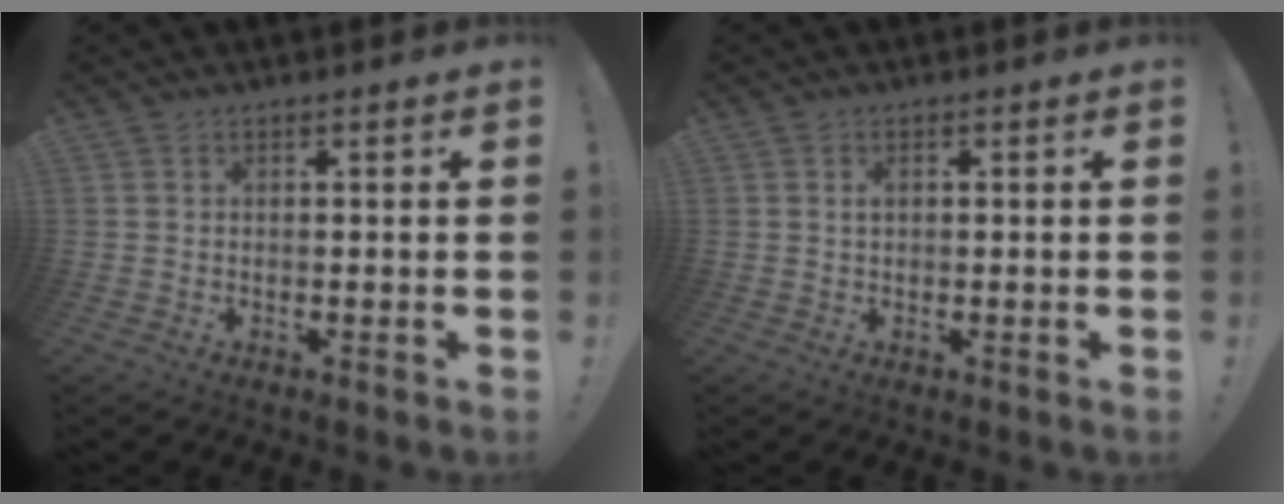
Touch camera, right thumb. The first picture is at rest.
{"total": 1.3, "force": [0.3, 1.0, 0.7], "torque": [-0.012, 0.002, 0.005]}